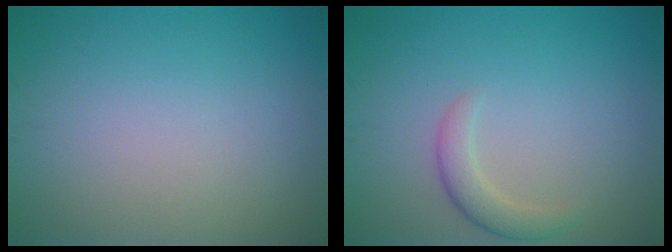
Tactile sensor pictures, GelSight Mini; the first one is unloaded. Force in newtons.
{"total": 2.1, "press": 2.1, "slide": 0.1}